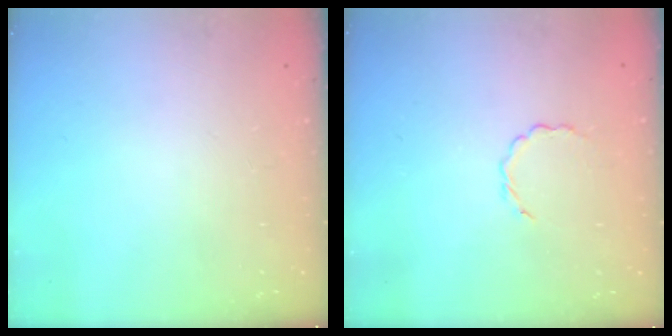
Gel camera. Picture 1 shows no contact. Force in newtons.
{"total": 2.7, "press": 2.5, "slide": 1.0}